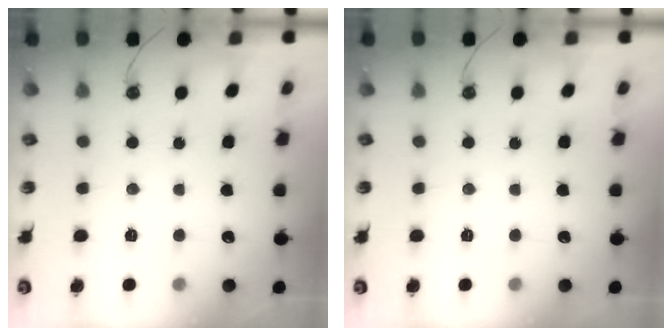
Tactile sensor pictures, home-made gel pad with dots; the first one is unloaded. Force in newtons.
{"total": 0.0}